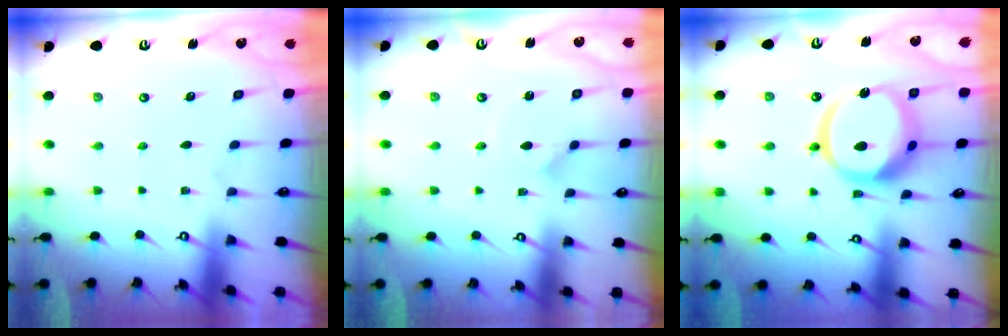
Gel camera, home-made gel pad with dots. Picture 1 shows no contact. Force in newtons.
{"total": 2.5, "press": 2.5, "slide": 0.2}
{"total": 15.3, "press": 15.2, "slide": 1.3}